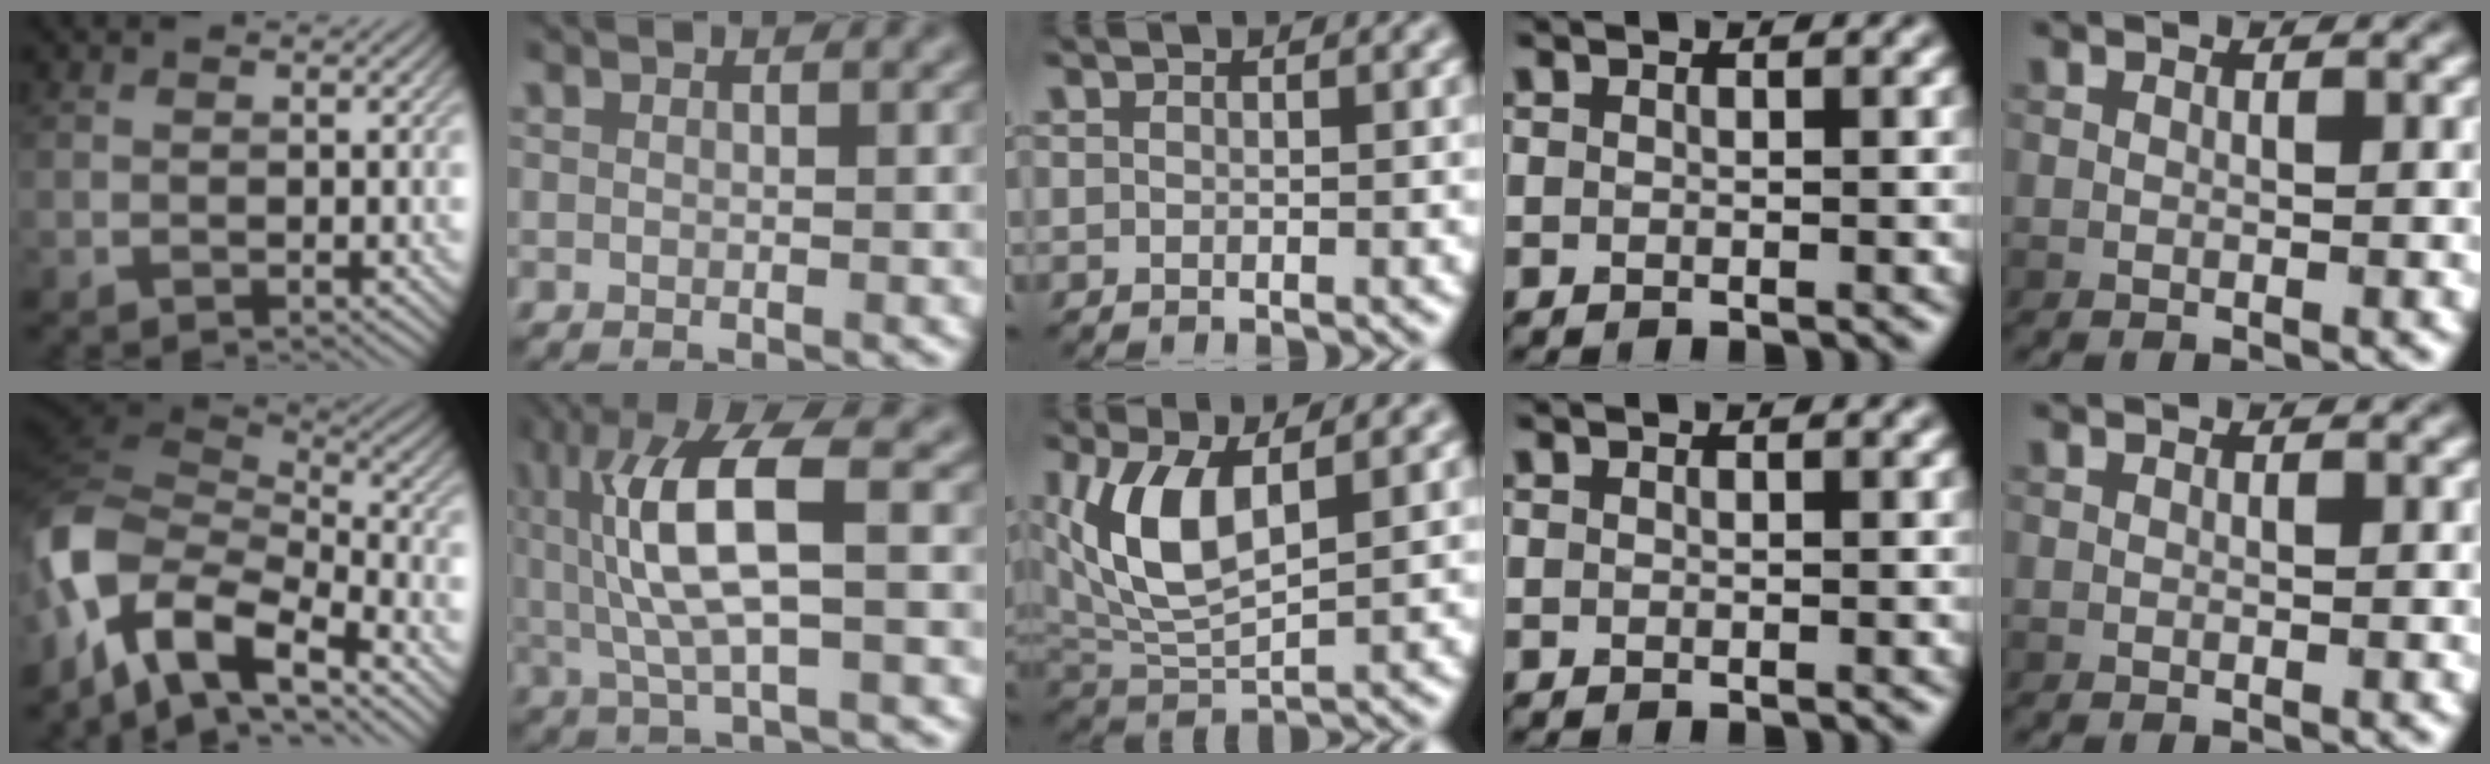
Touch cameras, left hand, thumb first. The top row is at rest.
{"thumb": {"total": 13.2, "force": [-5.8, 6.8, 9.7], "torque": [-0.242, -0.004, -0.113]}, "index": {"total": 8.0, "force": [0.5, 2.1, 7.7], "torque": [-0.156, 0.010, 0.017]}, "middle": {"total": 6.6, "force": [1.9, 3.1, 5.5], "torque": [-0.125, -0.004, 0.042]}}